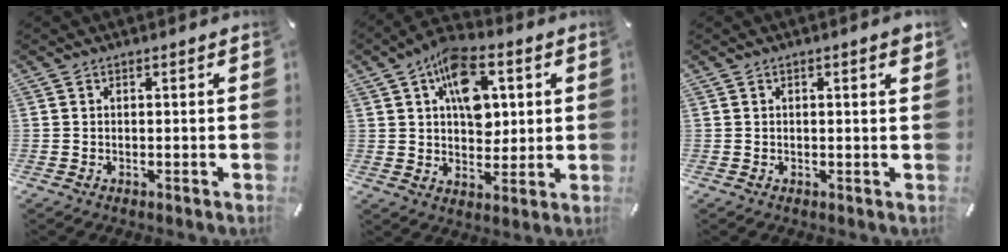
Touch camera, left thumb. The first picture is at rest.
{"total": 12.7, "force": [4.2, 8.4, 8.5], "torque": [-0.124, -0.004, 0.076]}
{"total": 1.7, "force": [0.5, 0.3, 1.6], "torque": [-0.024, -0.003, 0.006]}